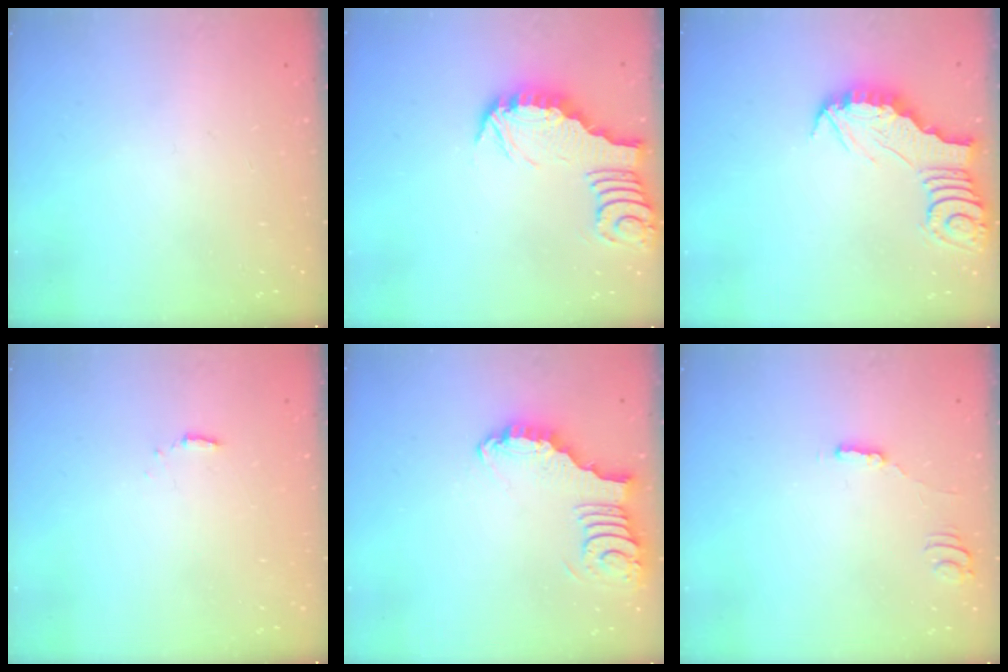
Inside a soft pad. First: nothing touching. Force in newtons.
{"total": 3.1, "press": 3.1, "slide": 0.3}
{"total": 2.9, "press": 2.9, "slide": 0.2}
{"total": 1.3, "press": 1.3, "slide": 0.3}
{"total": 3.0, "press": 2.9, "slide": 0.3}
{"total": 0.9, "press": 0.9, "slide": 0.3}